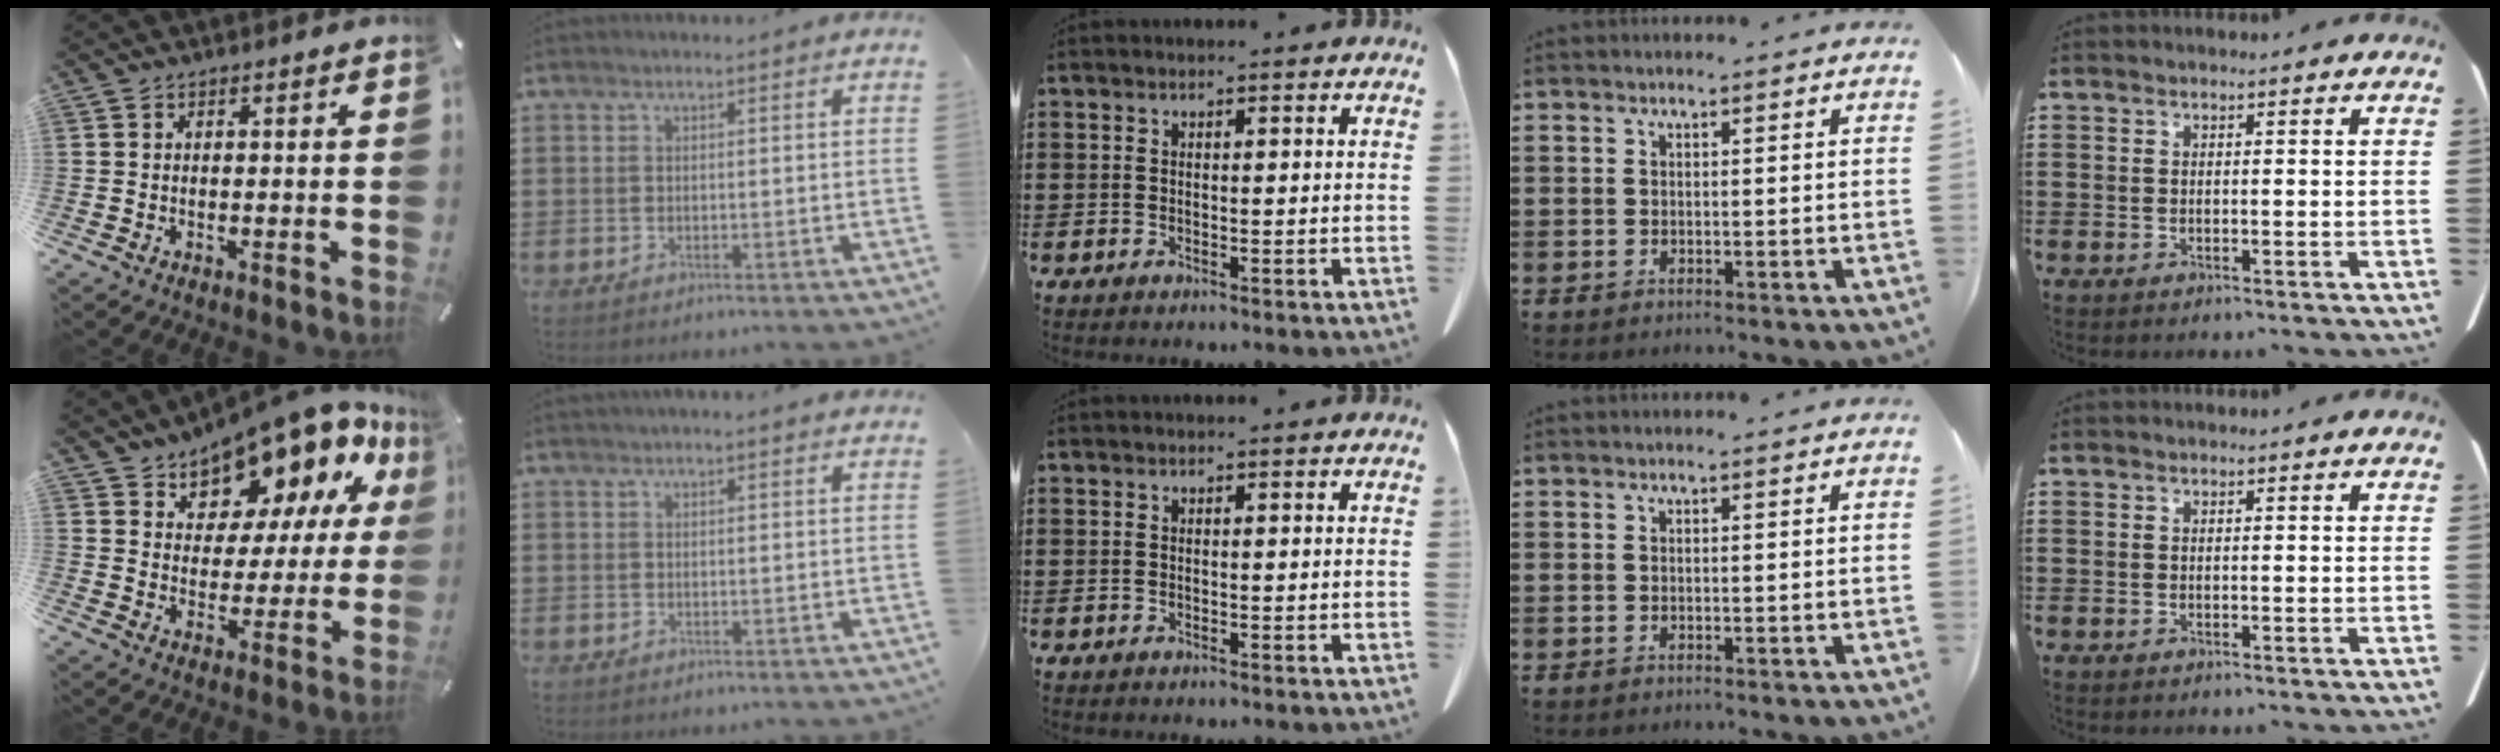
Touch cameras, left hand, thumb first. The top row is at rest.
{"thumb": {"total": 14.1, "force": [12.4, 5.8, 3.4], "torque": [-0.064, -0.123, 0.212]}, "index": {"total": 0.8, "force": [0.8, 0.2, 0.2], "torque": [-0.006, 0.000, 0.016]}}